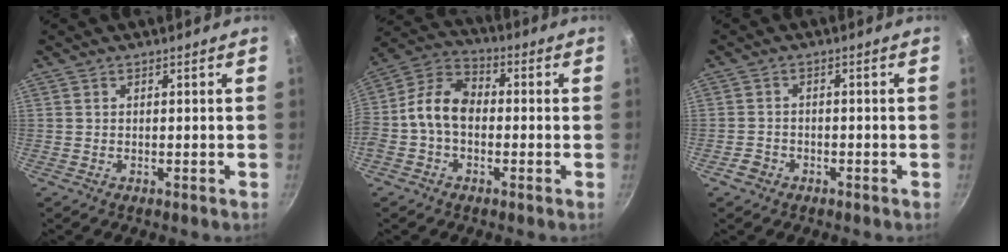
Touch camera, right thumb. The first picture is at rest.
{"total": 10.3, "force": [-1.2, 7.1, 7.3], "torque": [-0.121, 0.039, -0.045]}
{"total": 2.5, "force": [-1.6, 1.8, 0.6], "torque": [-0.010, 0.021, -0.026]}